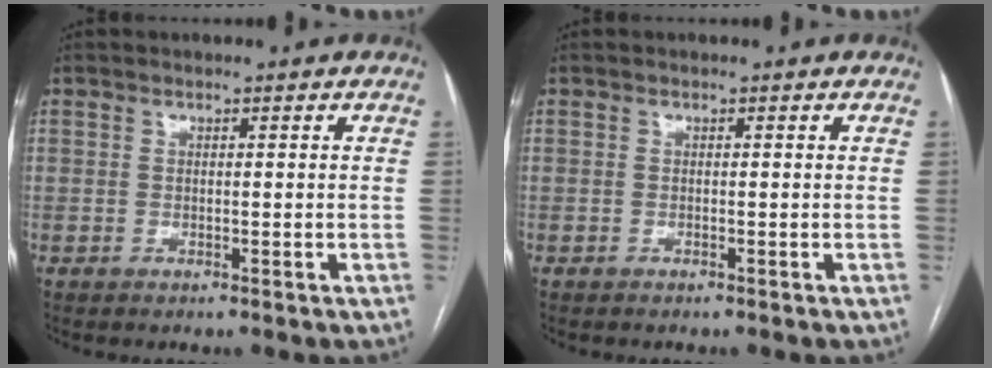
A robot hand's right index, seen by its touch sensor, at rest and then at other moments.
{"total": 0.0}